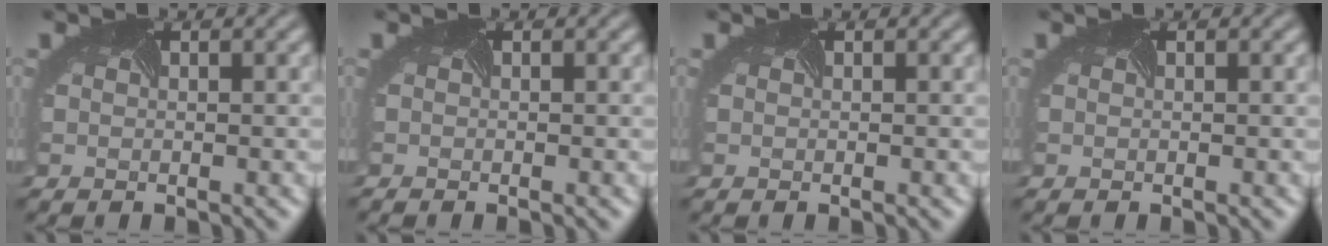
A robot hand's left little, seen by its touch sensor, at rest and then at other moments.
{"total": 0.6, "force": [-0.6, -0.1, -0.1], "torque": [0.001, -0.007, -0.007]}
{"total": 0.0}
{"total": 0.0}